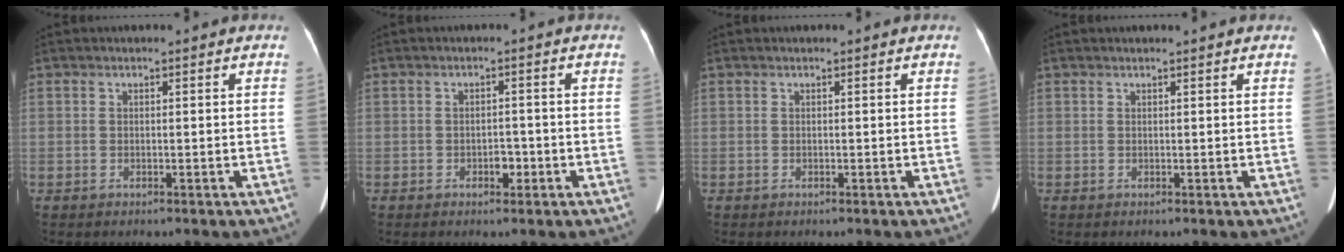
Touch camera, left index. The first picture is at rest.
{"total": 1.7, "force": [-0.8, 1.0, 1.1], "torque": [-0.016, 0.003, -0.010]}
{"total": 0.0}
{"total": 1.6, "force": [1.5, -0.1, 0.5], "torque": [-0.011, 0.013, 0.021]}